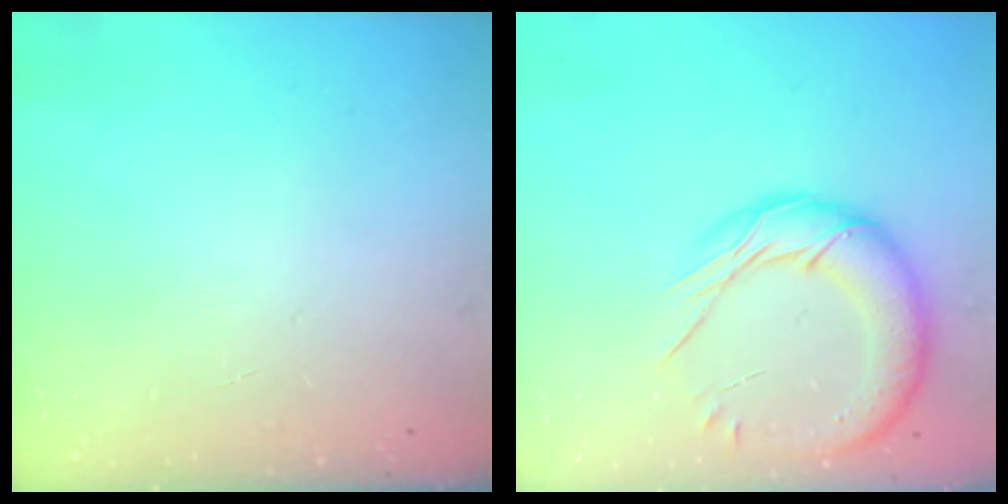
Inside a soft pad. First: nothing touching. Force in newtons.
{"total": 16.6, "press": 16.4, "slide": 2.3}